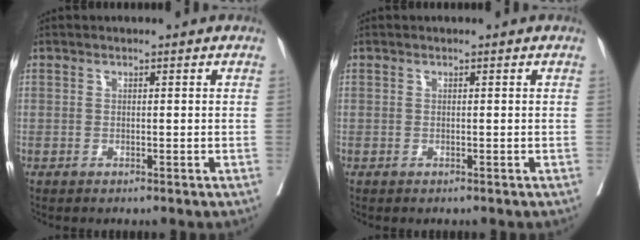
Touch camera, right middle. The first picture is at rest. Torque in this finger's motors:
{"motor_torque": [0.47, -0.56, 0.02, 0.00]}